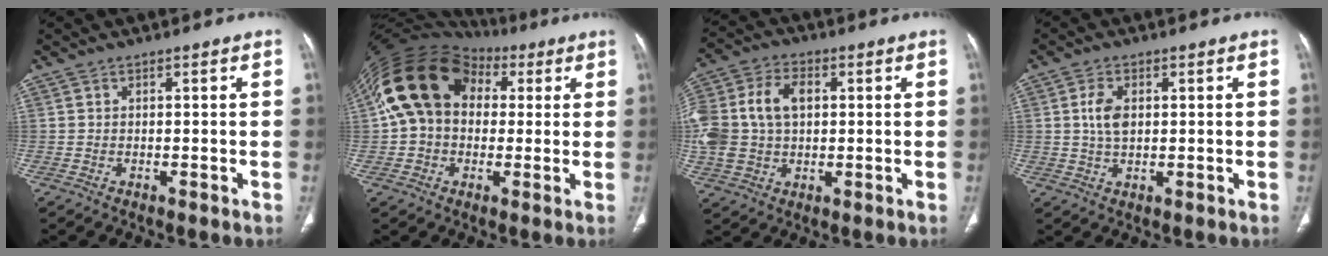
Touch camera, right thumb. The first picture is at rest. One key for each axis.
{"total": 17.8, "fx": 4.1, "fy": 13.8, "fz": 10.5, "tx": -0.194, "ty": 0.046, "tz": 0.067}
{"total": 17.6, "fx": 2.3, "fy": 12.5, "fz": 12.1, "tx": -0.288, "ty": 0.020, "tz": 0.047}
{"total": 4.4, "fx": 0.8, "fy": 2.6, "fz": 3.5, "tx": -0.071, "ty": -0.003, "tz": 0.016}